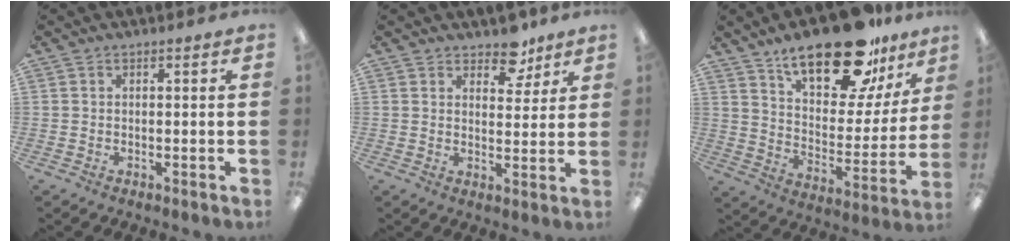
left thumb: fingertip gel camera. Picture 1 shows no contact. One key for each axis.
{"total": 7.1, "fx": 5.6, "fy": 3.6, "fz": 2.4, "tx": -0.017, "ty": -0.031, "tz": 0.096}
{"total": 24.0, "fx": 16.7, "fy": 9.6, "fz": 14.3, "tx": -0.218, "ty": -0.097, "tz": 0.282}